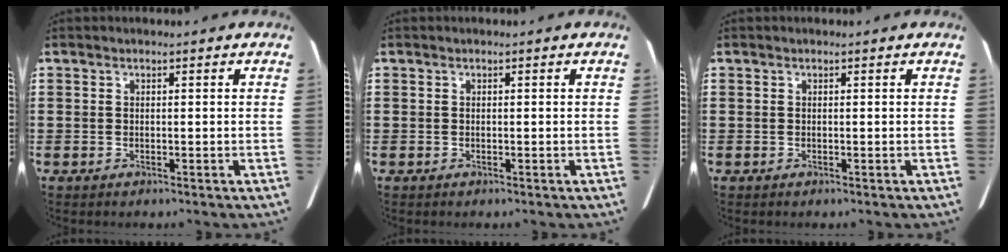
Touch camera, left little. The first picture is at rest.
{"total": 0.0}
{"total": 0.0}